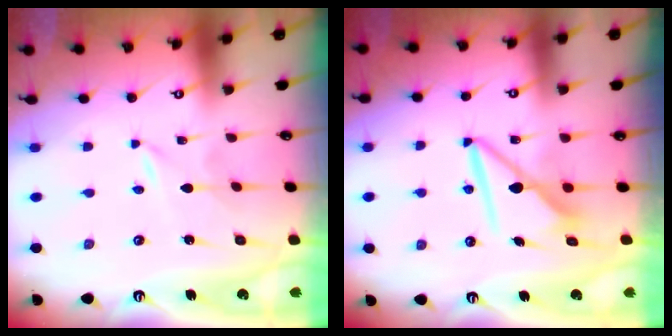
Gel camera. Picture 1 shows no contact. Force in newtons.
{"total": 8.2, "press": 8.2, "slide": 0.7}